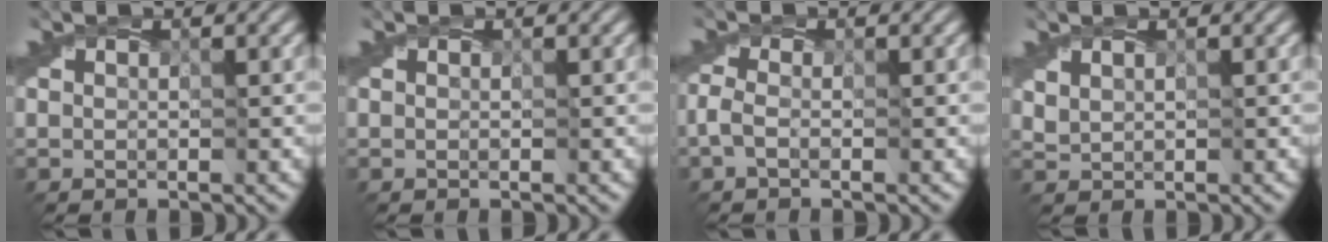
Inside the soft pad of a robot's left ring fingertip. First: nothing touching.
{"total": 0.0}
{"total": 1.1, "force": [-0.7, 0.4, 0.6], "torque": [-0.020, 0.003, -0.019]}
{"total": 1.1, "force": [1.1, 0.4, 0.0], "torque": [-0.007, 0.002, 0.026]}